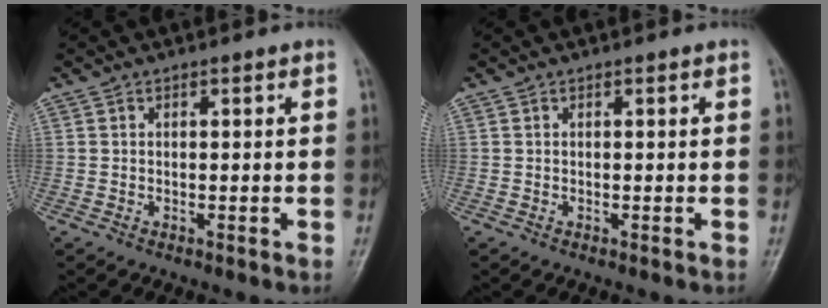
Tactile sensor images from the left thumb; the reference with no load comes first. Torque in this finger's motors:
{"motor_torque": [0.00, 0.00, 0.02, -0.02, 0.00]}